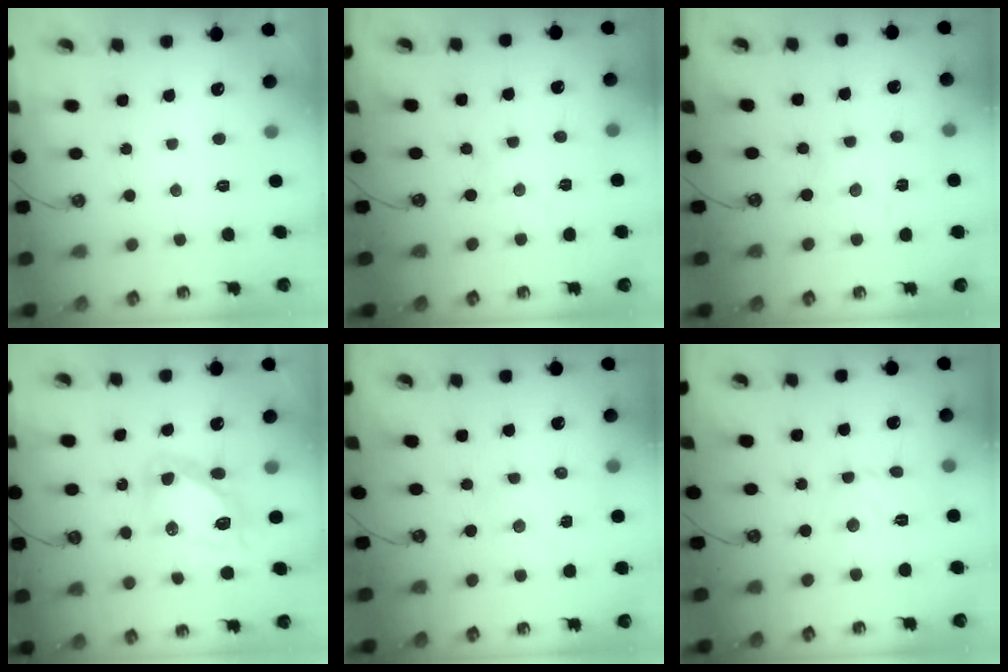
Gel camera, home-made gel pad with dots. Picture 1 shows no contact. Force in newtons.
{"total": 1.7, "press": 1.6, "slide": 0.2}
{"total": 1.5, "press": 1.4, "slide": 0.3}
{"total": 12.6, "press": 12.5, "slide": 1.6}
{"total": 2.3, "press": 2.3, "slide": 0.4}
{"total": 4.7, "press": 4.6, "slide": 0.4}